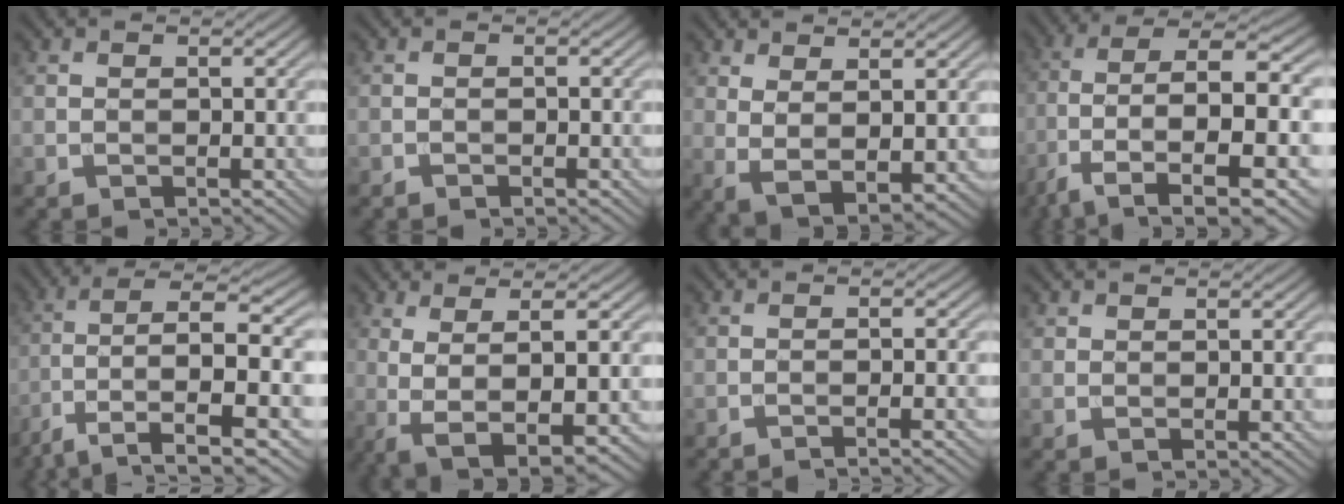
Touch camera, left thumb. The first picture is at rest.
{"total": 0.7, "force": [-0.6, 0.1, 0.3], "torque": [-0.004, 0.001, -0.011]}
{"total": 4.3, "force": [1.8, 1.3, 3.6], "torque": [-0.086, -0.012, 0.044]}
{"total": 12.3, "force": [-2.5, 5.0, 10.9], "torque": [-0.217, -0.007, -0.043]}
{"total": 10.5, "force": [-2.6, 3.9, 9.4], "torque": [-0.187, -0.007, -0.048]}
{"total": 7.1, "force": [-0.5, 1.6, 6.9], "torque": [-0.128, -0.006, -0.001]}
{"total": 2.8, "force": [-1.7, 0.2, 2.3], "torque": [-0.032, 0.010, -0.042]}
{"total": 0.8, "force": [0.6, 0.5, 0.2], "torque": [-0.004, -0.001, 0.012]}